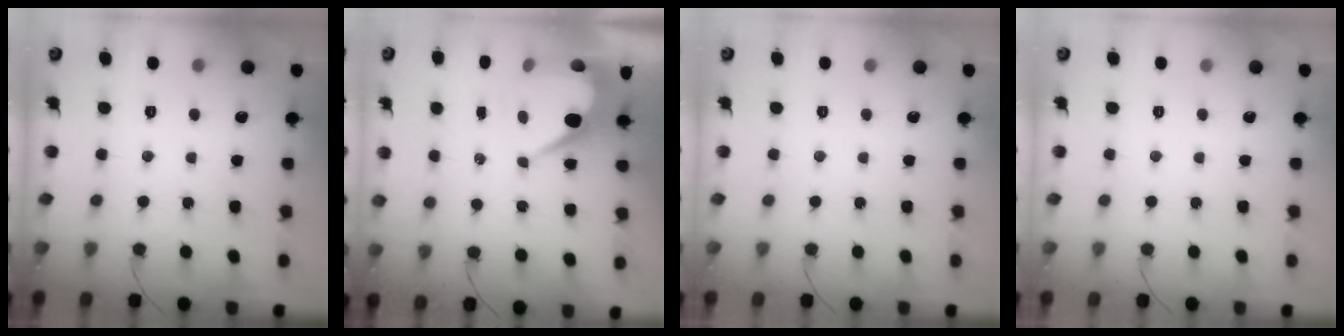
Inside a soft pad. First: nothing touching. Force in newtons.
{"total": 9.9, "press": 9.8, "slide": 0.9}
{"total": 0.0}
{"total": 0.0}